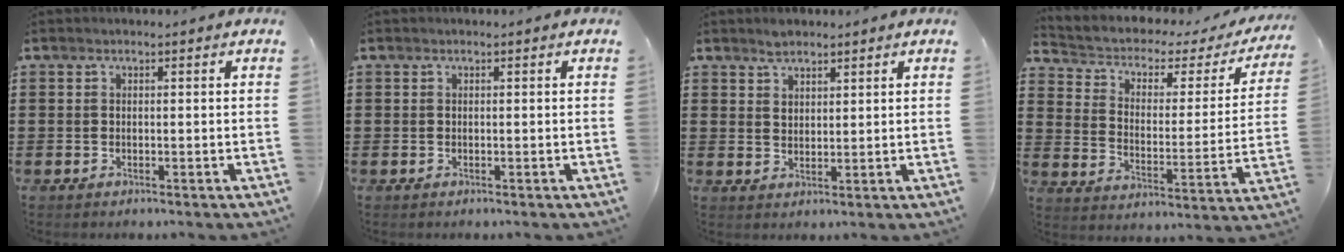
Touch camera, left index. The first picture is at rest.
{"total": 0.0}
{"total": 2.6, "force": [2.3, 1.3, 0.5], "torque": [-0.006, 0.000, 0.042]}
{"total": 2.9, "force": [1.5, 1.8, 1.6], "torque": [-0.048, -0.018, 0.015]}